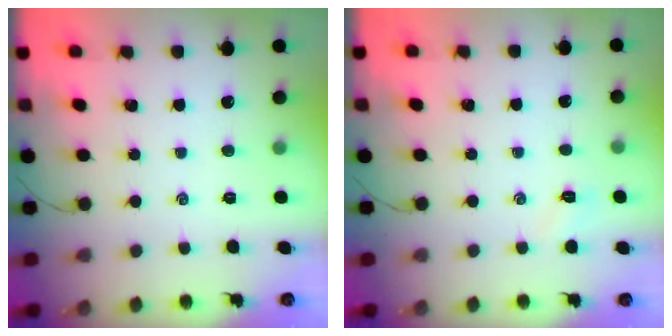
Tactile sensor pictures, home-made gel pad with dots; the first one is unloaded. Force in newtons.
{"total": 2.9, "press": 2.8, "slide": 0.8}